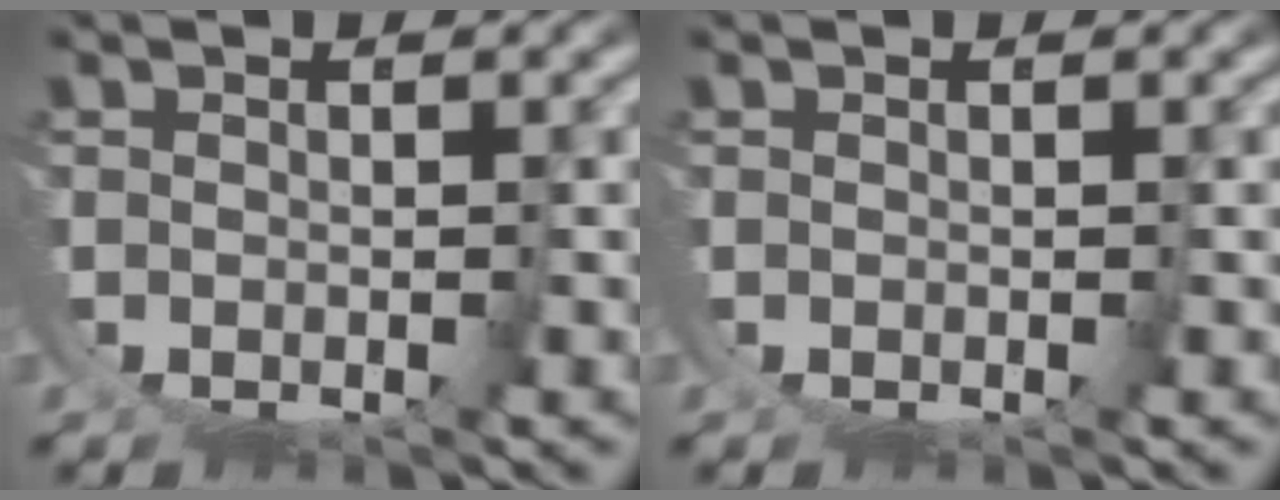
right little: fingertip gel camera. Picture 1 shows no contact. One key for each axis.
{"total": 0.0}